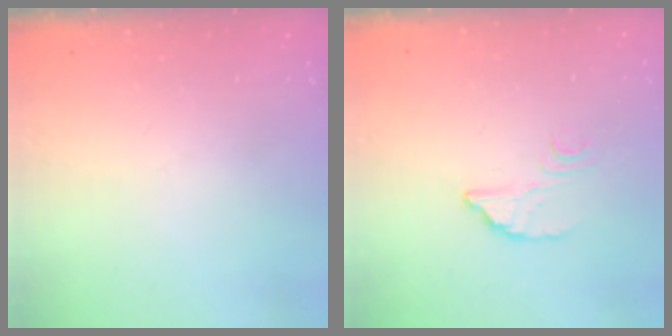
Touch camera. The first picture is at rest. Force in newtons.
{"total": 4.1, "press": 4.1, "slide": 0.1}